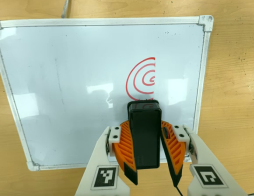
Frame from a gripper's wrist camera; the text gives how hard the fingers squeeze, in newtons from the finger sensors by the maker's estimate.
{"total": 11.1, "left": 10.5, "right": 11.7}